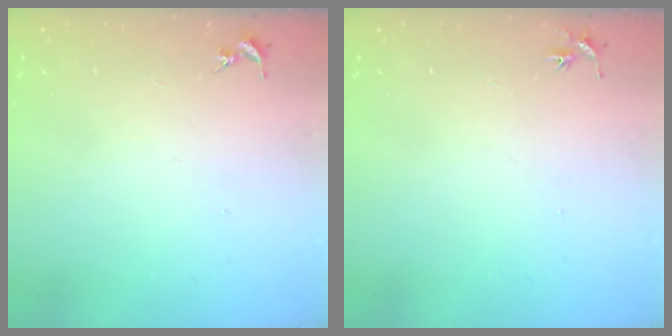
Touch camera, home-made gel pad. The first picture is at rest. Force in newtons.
{"total": 2.9, "press": 2.9, "slide": 0.3}